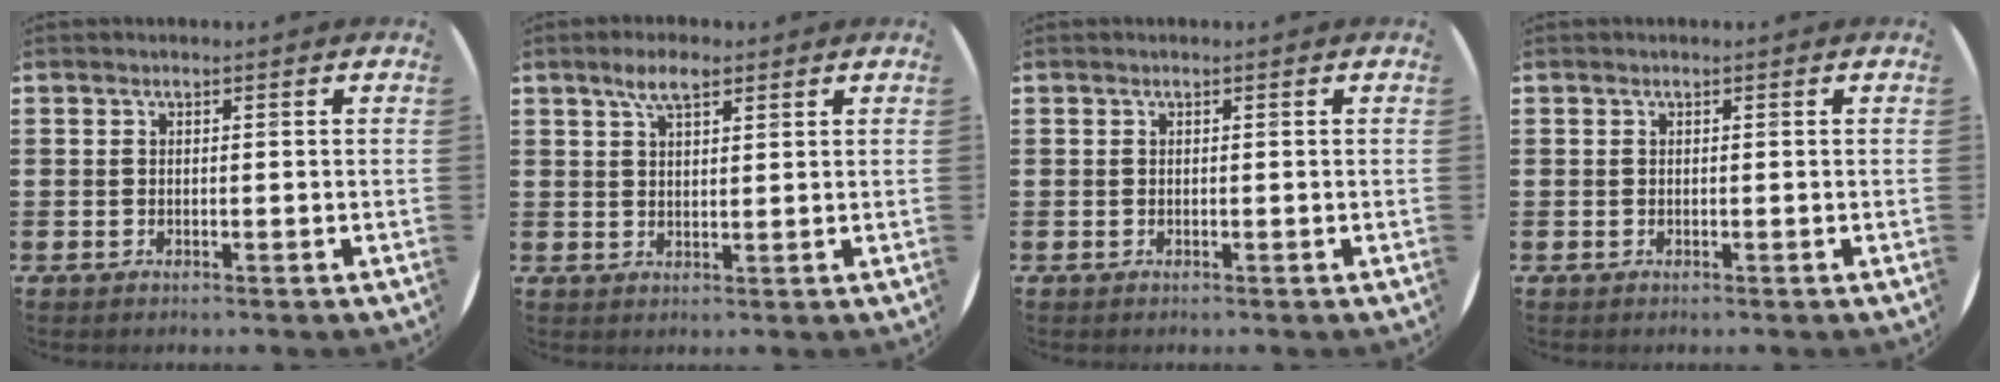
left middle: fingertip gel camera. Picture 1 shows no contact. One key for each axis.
{"total": 4.3, "fx": 3.0, "fy": 1.5, "fz": 2.8, "tx": -0.053, "ty": 0.003, "tz": 0.051}
{"total": 0.0}
{"total": 0.0}